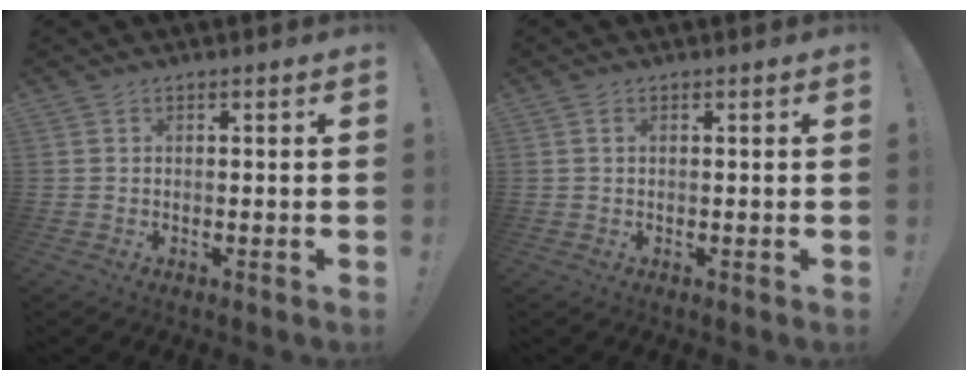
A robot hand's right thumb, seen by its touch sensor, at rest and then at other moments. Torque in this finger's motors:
{"motor_torque": [0.03, 0.03, -0.02, -0.01, 0.00]}